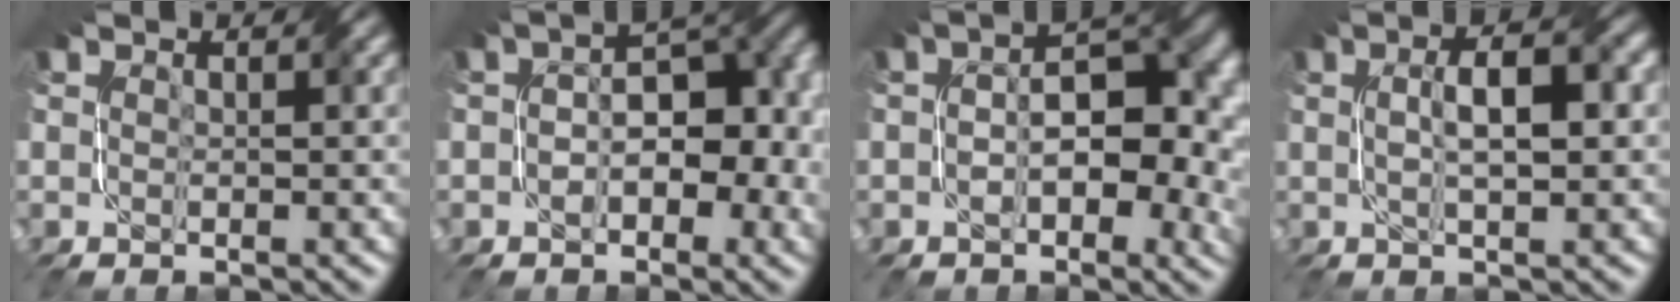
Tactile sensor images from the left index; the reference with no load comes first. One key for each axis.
{"total": 7.5, "fx": -1.1, "fy": 4.1, "fz": 6.2, "tx": -0.078, "ty": 0.016, "tz": -0.024}
{"total": 8.2, "fx": -0.7, "fy": 4.4, "fz": 6.9, "tx": -0.093, "ty": 0.009, "tz": -0.015}
{"total": 4.0, "fx": 0.6, "fy": 0.5, "fz": 3.9, "tx": -0.063, "ty": 0.013, "tz": 0.010}